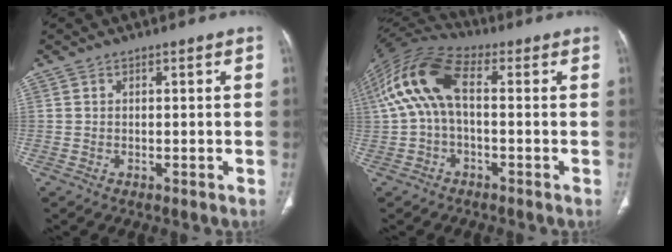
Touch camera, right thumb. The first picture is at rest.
{"total": 13.4, "force": [0.9, 6.8, 11.5], "torque": [-0.244, 0.042, 0.008]}